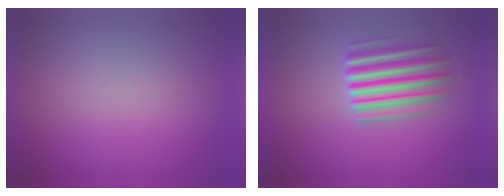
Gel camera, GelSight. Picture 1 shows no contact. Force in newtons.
{"total": 5.5}